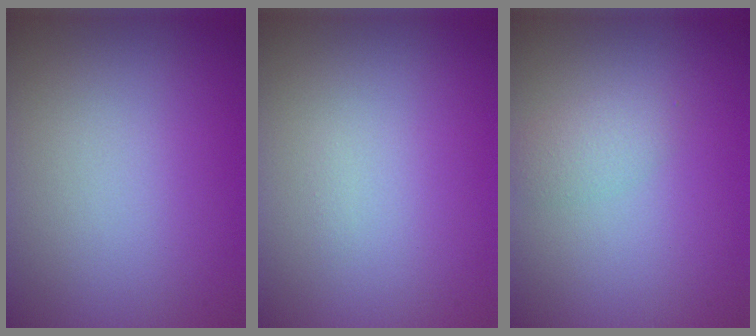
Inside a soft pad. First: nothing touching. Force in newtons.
{"total": 0.0}
{"total": 1.6, "press": 1.6, "slide": 0.1}